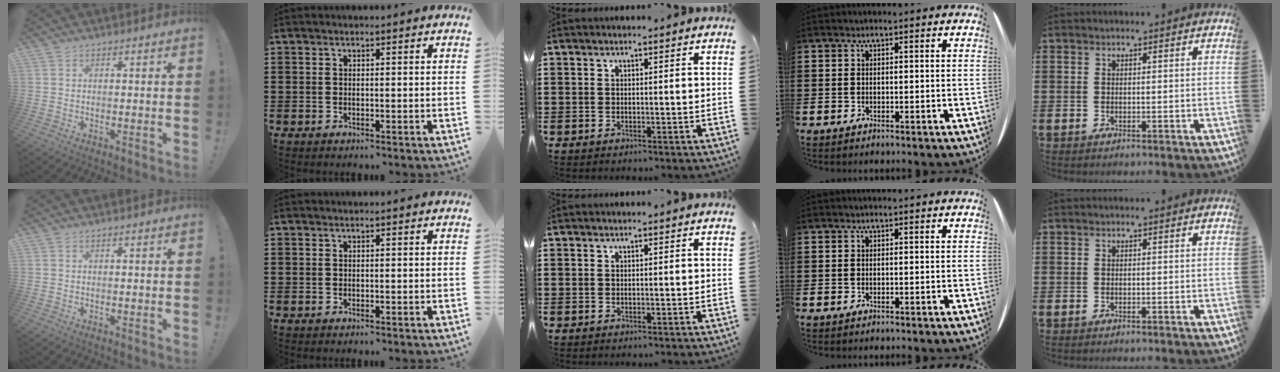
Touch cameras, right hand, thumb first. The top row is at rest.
{}